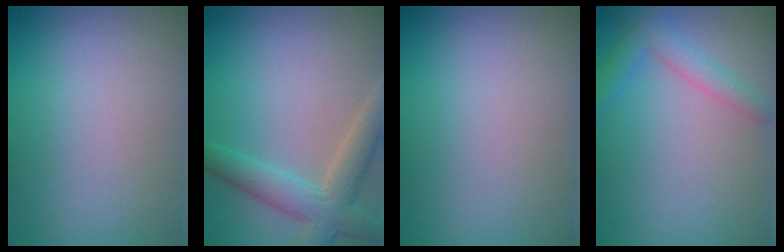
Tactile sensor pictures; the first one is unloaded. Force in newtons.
{"total": 4.7, "press": 4.7, "slide": 0.4}
{"total": 0.0}
{"total": 2.7, "press": 2.7, "slide": 0.2}